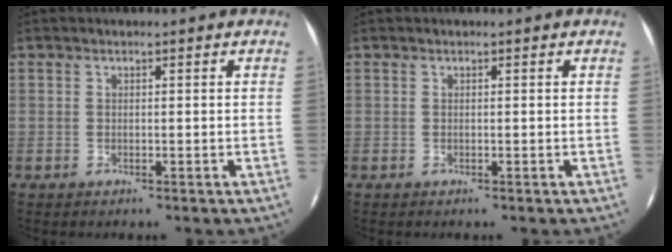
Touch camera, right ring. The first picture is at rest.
{"total": 0.0}